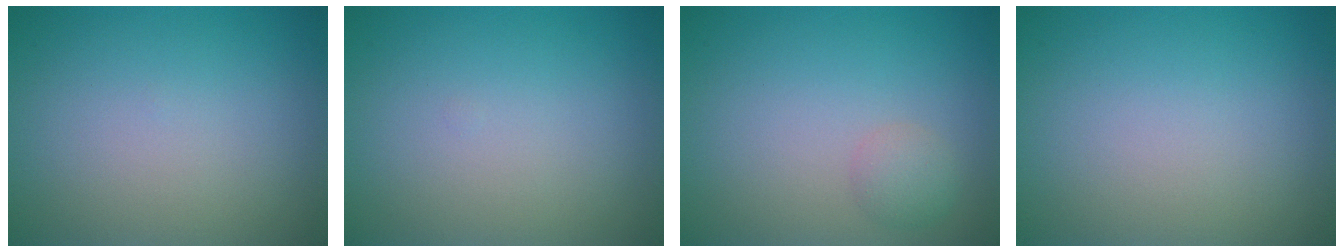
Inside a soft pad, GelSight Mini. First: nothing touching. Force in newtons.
{"total": 0.0}
{"total": 1.5, "press": 1.5, "slide": 0.0}
{"total": 0.0}